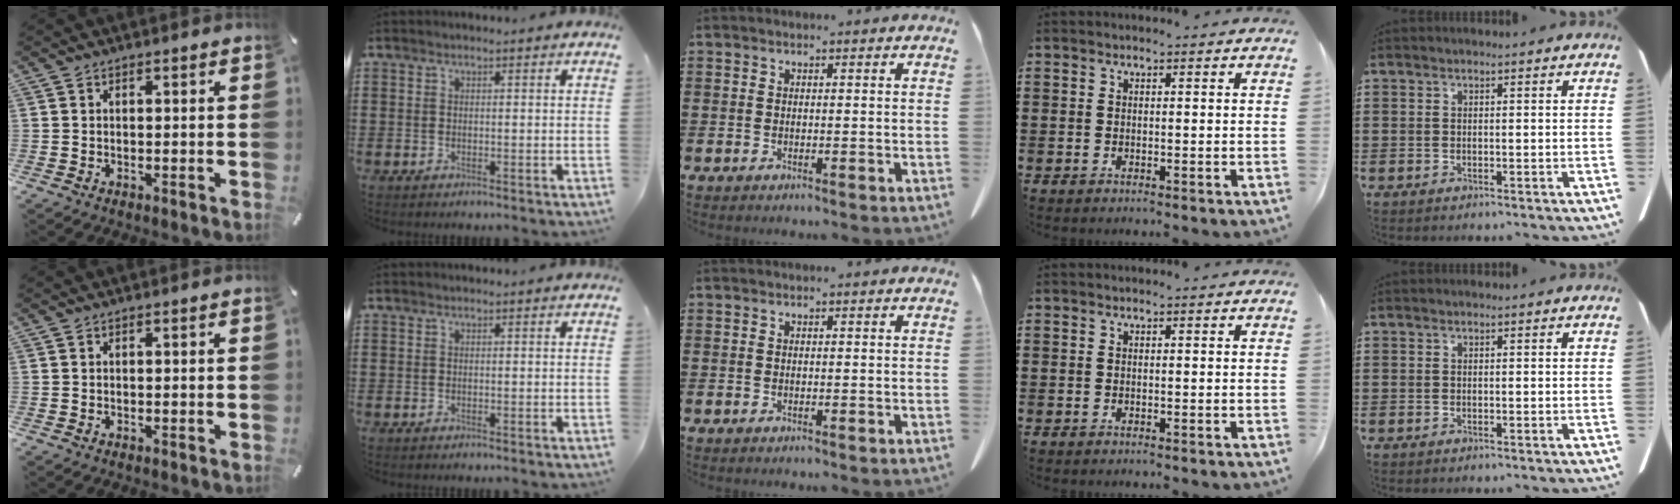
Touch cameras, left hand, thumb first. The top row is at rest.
{}